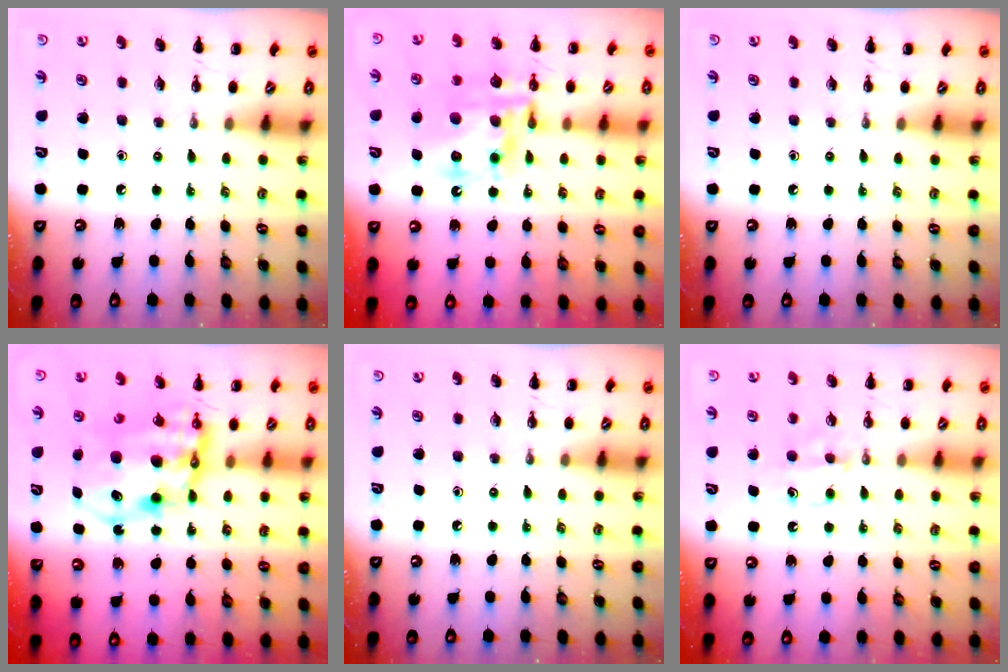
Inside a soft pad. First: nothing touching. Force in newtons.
{"total": 15.4, "press": 15.1, "slide": 3.3}
{"total": 0.0}
{"total": 10.7, "press": 10.4, "slide": 2.5}
{"total": 0.0}
{"total": 5.6, "press": 5.3, "slide": 1.7}